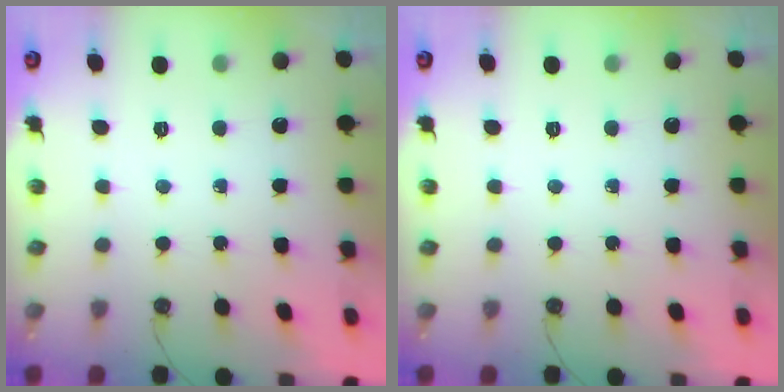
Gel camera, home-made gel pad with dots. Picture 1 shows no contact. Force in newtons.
{"total": 0.0}